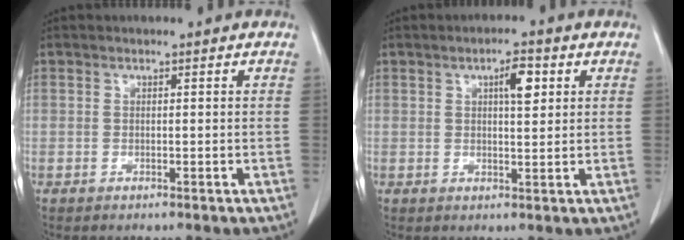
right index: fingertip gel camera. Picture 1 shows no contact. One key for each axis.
{"total": 4.2, "fx": 1.6, "fy": 1.1, "fz": 3.7, "tx": -0.064, "ty": 0.002, "tz": 0.026}